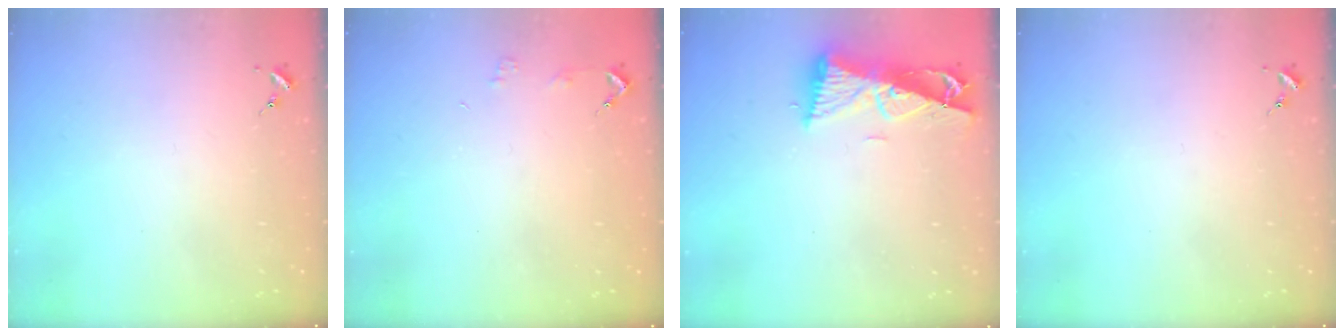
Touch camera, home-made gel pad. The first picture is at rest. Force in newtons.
{"total": 2.9, "press": 2.9, "slide": 0.2}
{"total": 9.5, "press": 9.5, "slide": 0.9}
{"total": 0.0}